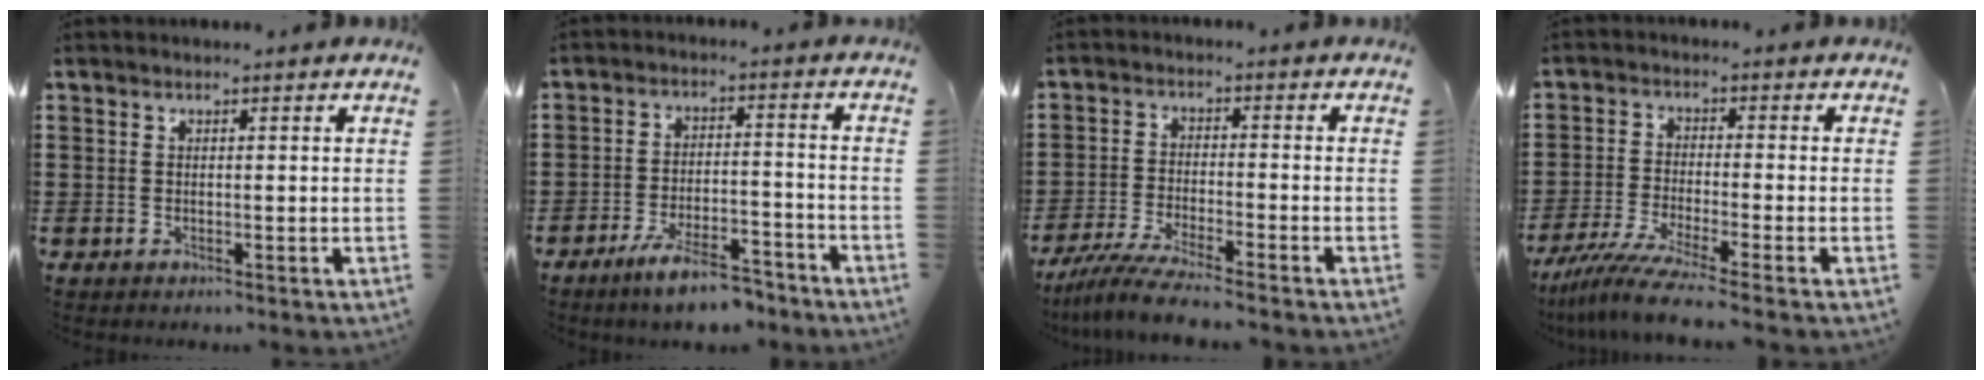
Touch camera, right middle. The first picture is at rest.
{"total": 7.2, "force": [-5.9, 1.2, 3.9], "torque": [-0.078, 0.001, -0.112]}
{"total": 5.9, "force": [-5.4, -0.2, 2.6], "torque": [-0.068, -0.021, -0.108]}
{"total": 6.1, "force": [-4.9, -0.3, 3.6], "torque": [-0.088, -0.023, -0.097]}